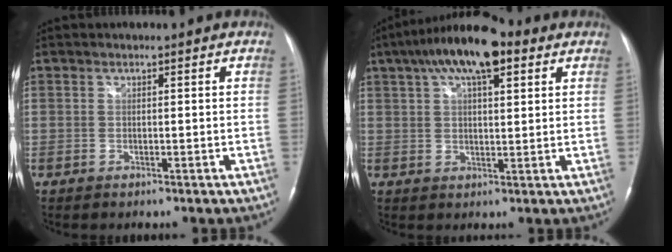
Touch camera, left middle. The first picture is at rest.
{"total": 13.2, "force": [7.3, 4.1, 10.1], "torque": [-0.191, 0.042, 0.123]}